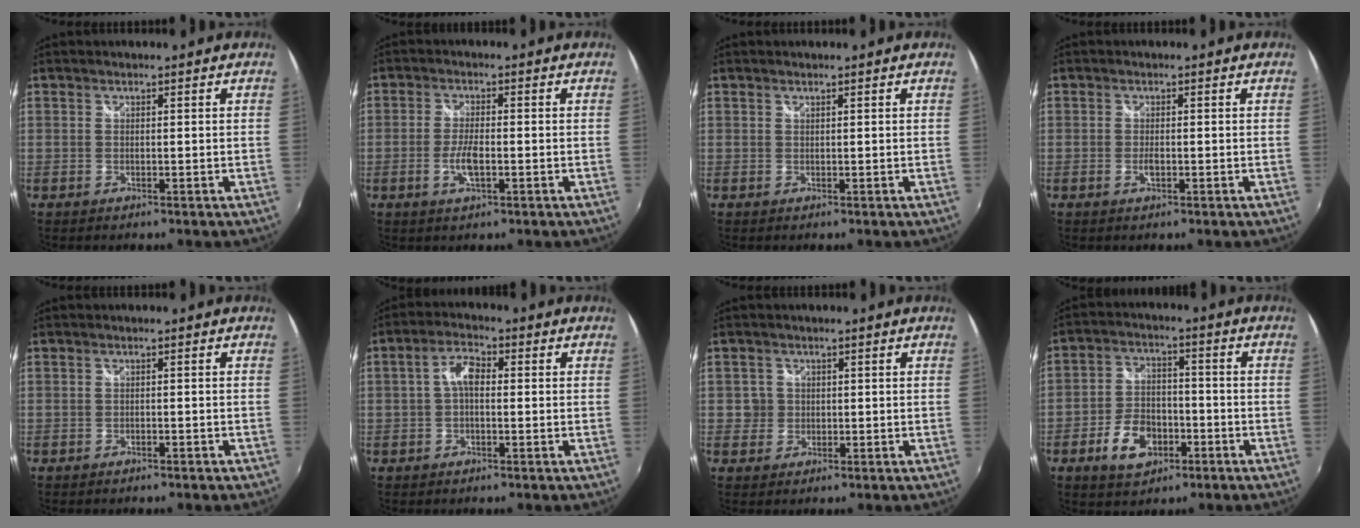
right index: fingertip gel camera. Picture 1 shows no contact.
{"total": 4.5, "force": [-1.4, 1.4, 4.0], "torque": [-0.086, -0.004, -0.028]}
{"total": 0.0}
{"total": 1.5, "force": [-0.5, 0.6, 1.3], "torque": [-0.027, -0.003, -0.009]}
{"total": 1.6, "force": [-1.4, 0.6, 0.6], "torque": [-0.013, -0.004, -0.018]}
{"total": 4.3, "force": [0.2, 2.2, 3.7], "torque": [-0.072, 0.016, 0.003]}
{"total": 2.4, "force": [0.0, 2.4, 0.1], "torque": [0.002, 0.004, -0.002]}
{"total": 9.1, "force": [-4.4, 5.8, 5.5], "torque": [-0.116, 0.014, -0.068]}